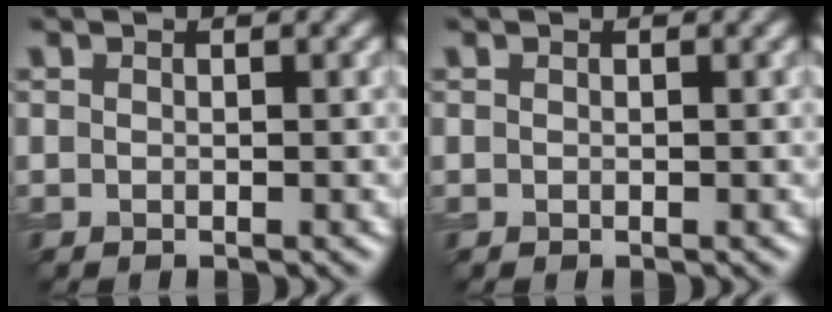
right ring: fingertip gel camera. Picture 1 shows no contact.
{"total": 0.0}